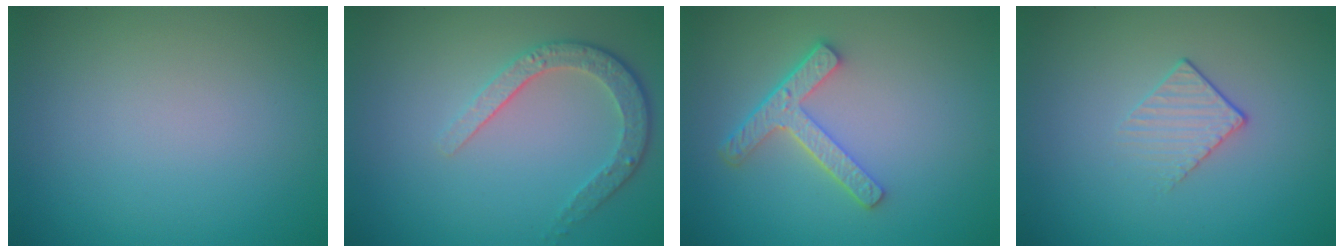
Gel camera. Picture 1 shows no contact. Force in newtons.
{"total": 3.5, "press": 2.8, "slide": 2.1}
{"total": 3.9, "press": 3.0, "slide": 2.5}
{"total": 1.5, "press": 0.9, "slide": 1.2}